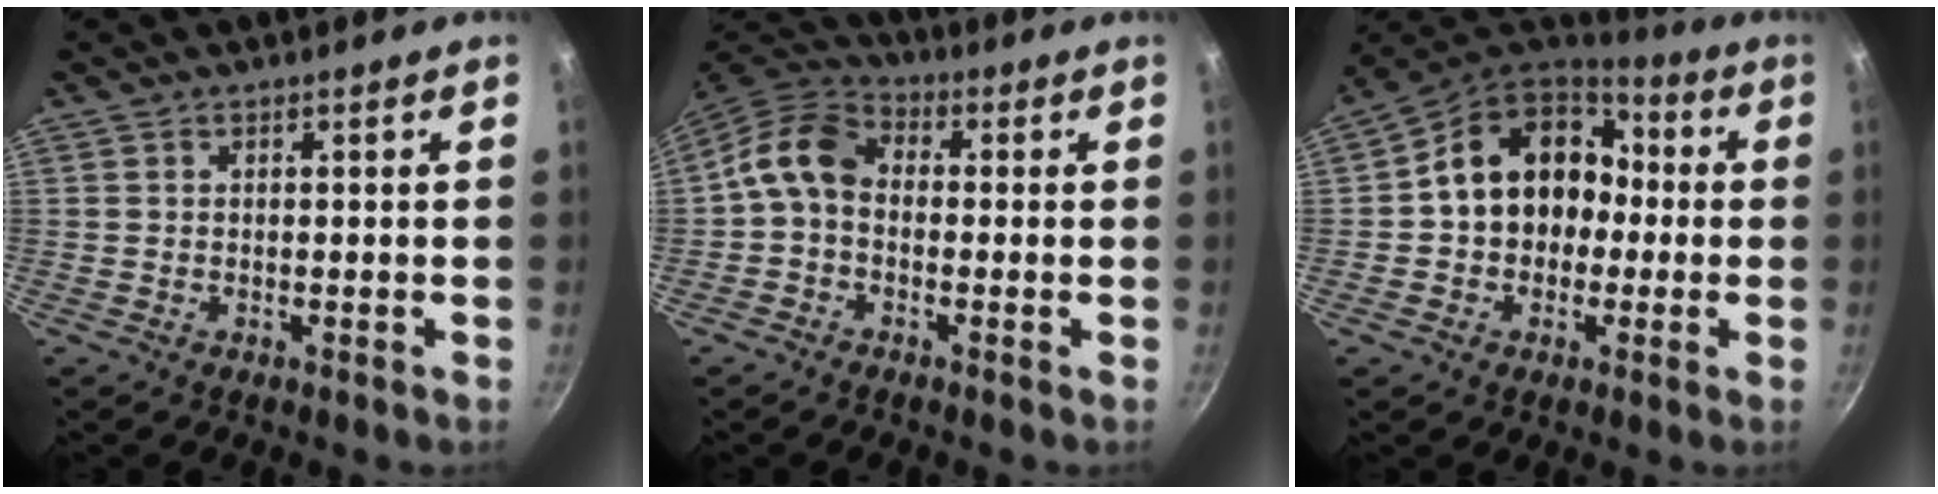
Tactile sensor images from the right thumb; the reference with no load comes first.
{"total": 8.3, "force": [-0.7, 6.2, 5.5], "torque": [-0.096, 0.033, -0.034]}
{"total": 15.8, "force": [0.5, 12.9, 9.2], "torque": [-0.107, 0.049, 0.000]}